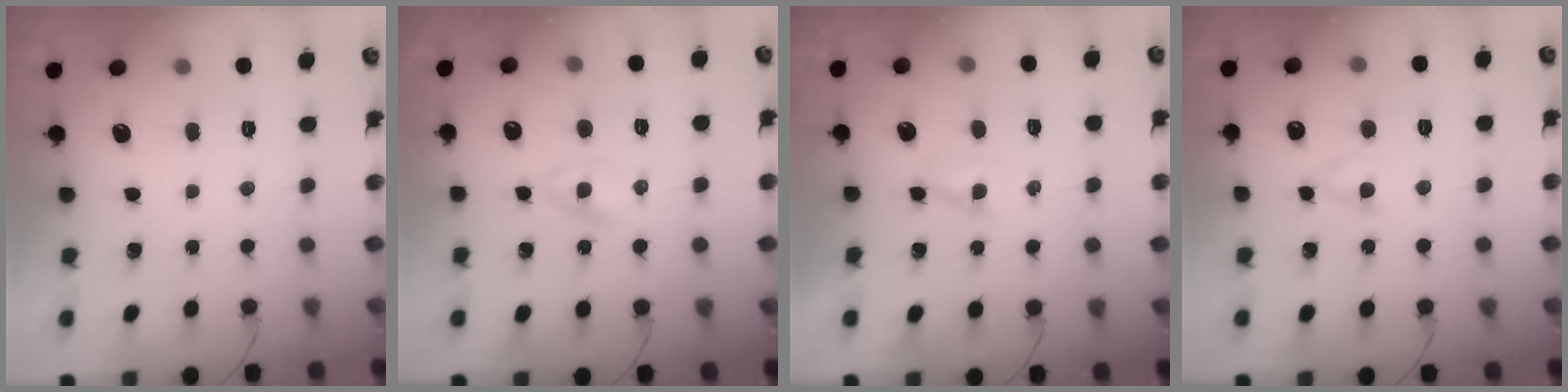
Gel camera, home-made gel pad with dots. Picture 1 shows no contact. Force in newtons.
{"total": 1.9, "press": 1.7, "slide": 0.8}
{"total": 1.6, "press": 1.4, "slide": 0.8}
{"total": 3.8, "press": 3.6, "slide": 1.3}